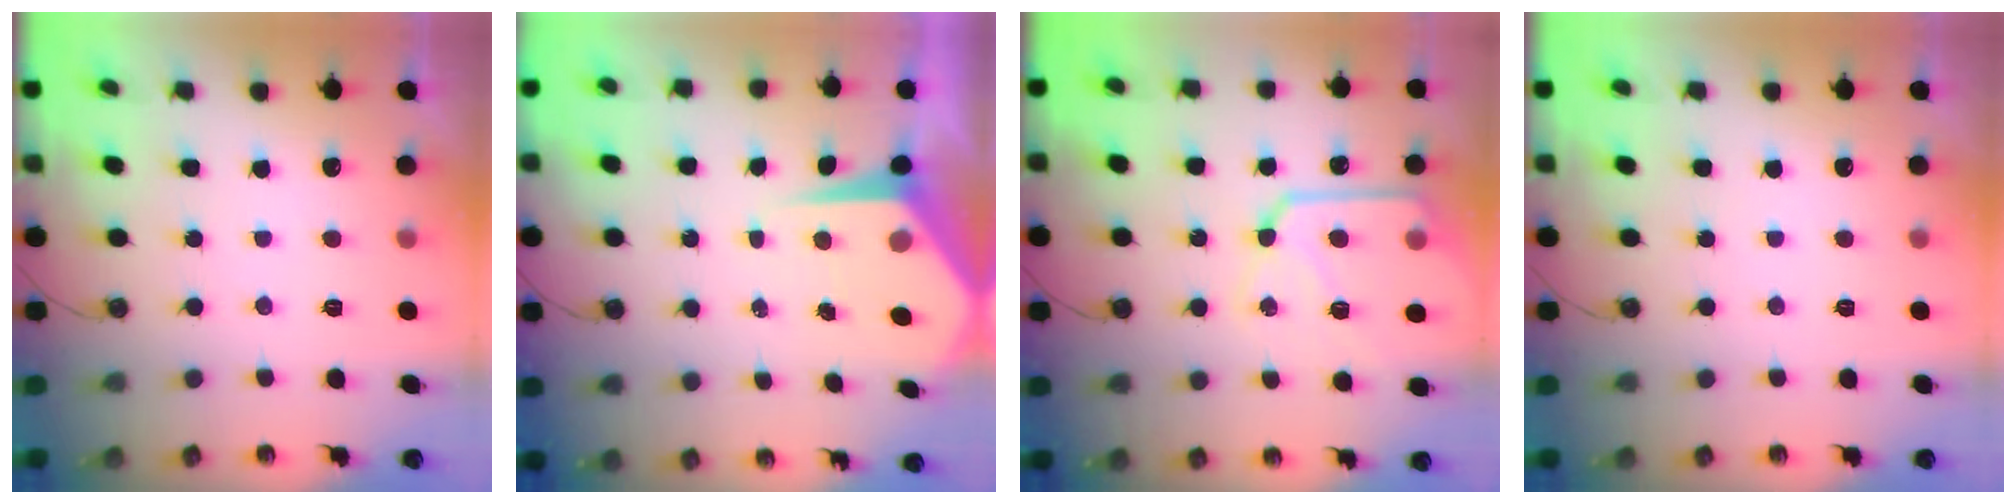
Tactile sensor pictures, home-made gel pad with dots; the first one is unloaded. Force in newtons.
{"total": 7.3, "press": 7.3, "slide": 0.6}
{"total": 14.7, "press": 14.6, "slide": 1.4}
{"total": 1.0, "press": 0.4, "slide": 1.0}